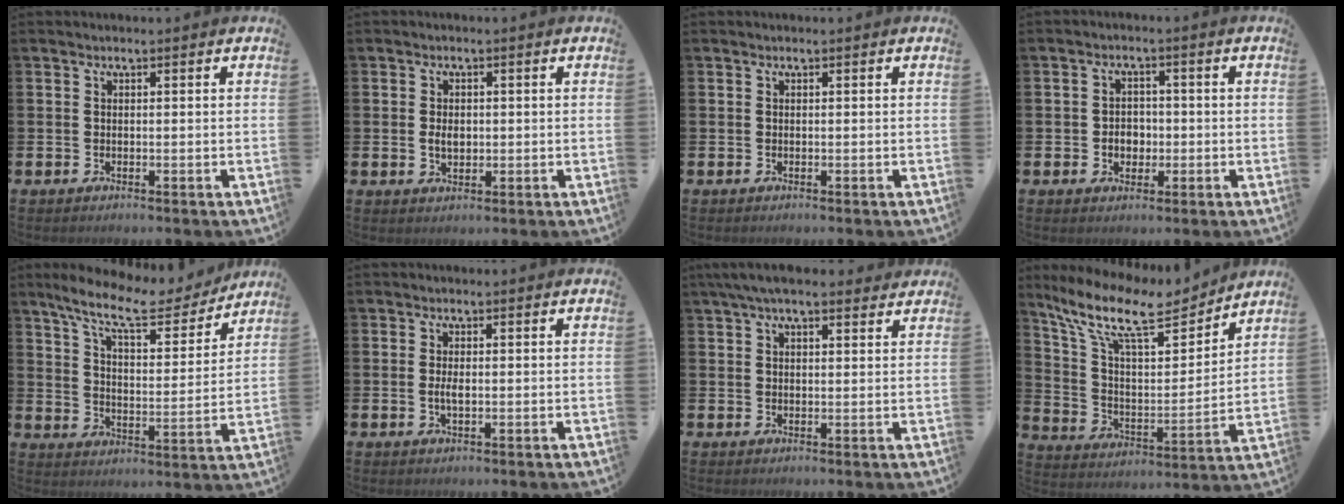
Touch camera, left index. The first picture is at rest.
{"total": 2.4, "force": [0.0, 1.6, 1.7], "torque": [-0.015, -0.002, -0.005]}
{"total": 0.0}
{"total": 3.0, "force": [-0.6, 2.6, 1.5], "torque": [-0.015, -0.001, -0.020]}
{"total": 10.9, "force": [9.6, 2.2, 4.8], "torque": [-0.117, -0.052, 0.164]}
{"total": 1.8, "force": [-0.1, 0.8, 1.7], "torque": [-0.028, 0.000, -0.004]}
{"total": 4.6, "force": [3.9, 1.2, 2.2], "torque": [-0.048, -0.005, 0.070]}
{"total": 12.7, "force": [10.2, 3.9, 6.5], "torque": [-0.162, -0.056, 0.177]}